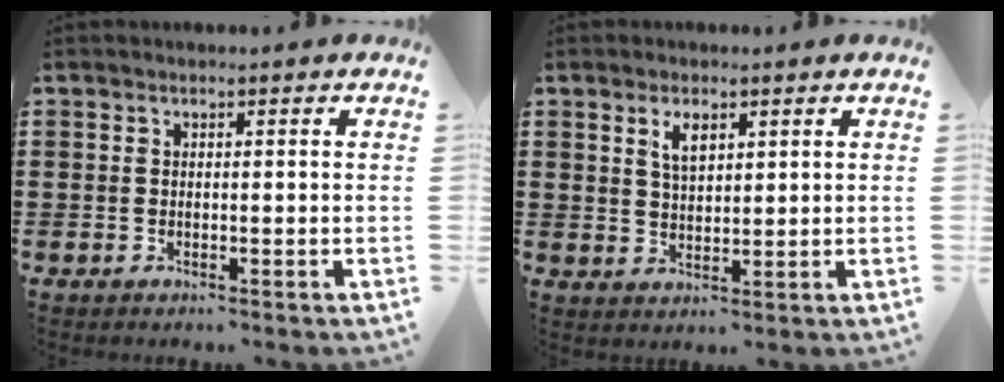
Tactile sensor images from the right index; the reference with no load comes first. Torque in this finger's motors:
{"motor_torque": [0.19, 0.45, 0.08, 0.02]}